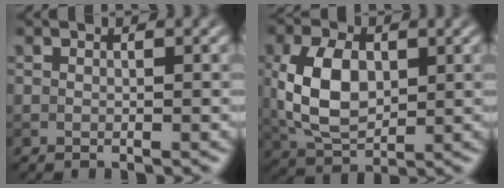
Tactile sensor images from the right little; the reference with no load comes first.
{"total": 6.8, "force": [0.7, 4.2, 5.3], "torque": [-0.112, 0.003, 0.016]}